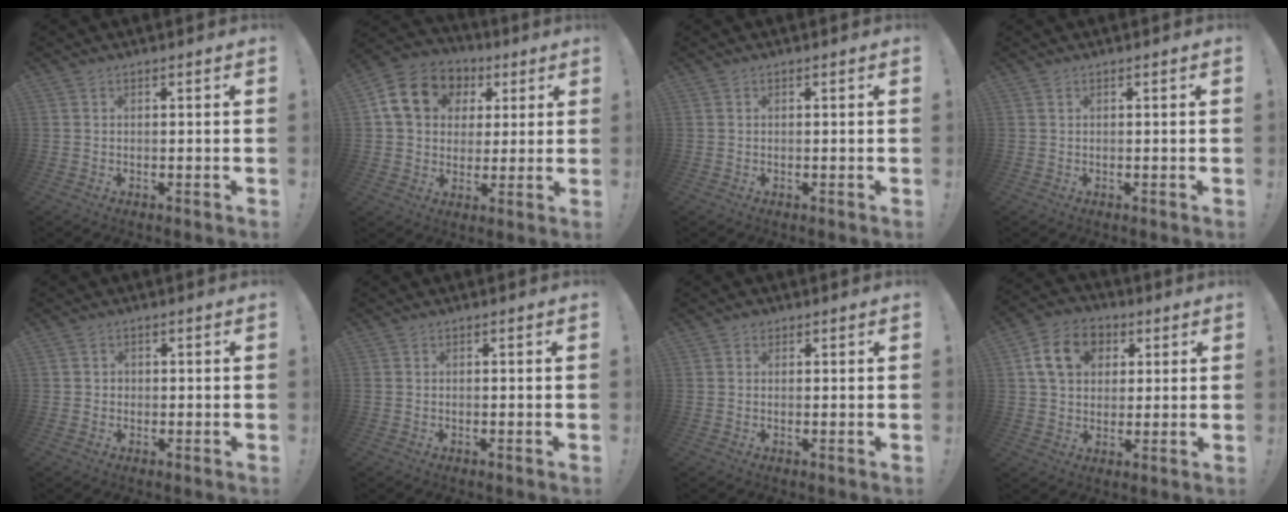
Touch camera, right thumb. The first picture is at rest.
{"total": 15.0, "force": [5.3, 11.9, 7.4], "torque": [-0.108, -0.009, 0.108]}
{"total": 0.0}
{"total": 0.6, "force": [0.1, -0.4, 0.5], "torque": [-0.006, -0.003, 0.000]}
{"total": 1.7, "force": [-0.2, 1.7, 0.4], "torque": [0.000, 0.001, -0.004]}
{"total": 0.0}
{"total": 1.5, "force": [1.0, 1.1, 0.0], "torque": [0.006, 0.001, 0.017]}
{"total": 13.2, "force": [4.3, 10.2, 7.1], "torque": [-0.100, -0.005, 0.086]}